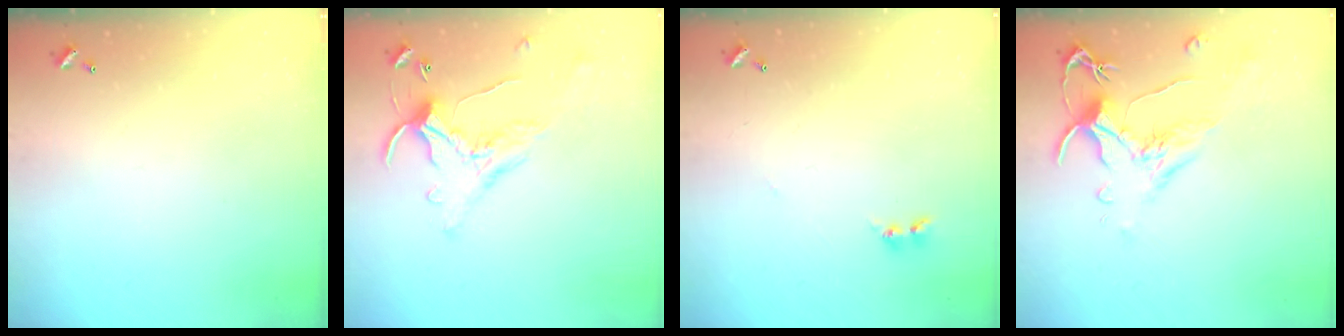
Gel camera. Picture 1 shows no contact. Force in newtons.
{"total": 0.9, "press": 0.1, "slide": 0.9}
{"total": 2.8, "press": 2.7, "slide": 0.4}
{"total": 1.6, "press": 1.1, "slide": 1.1}